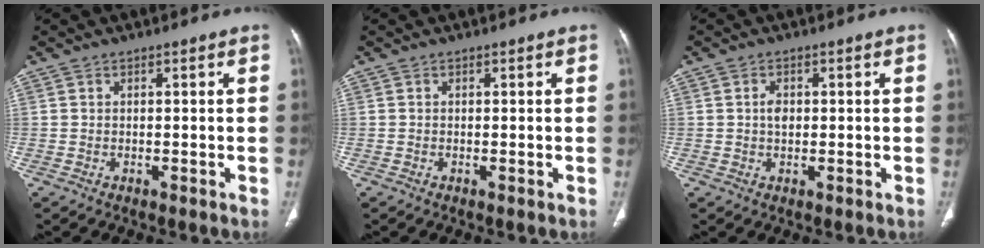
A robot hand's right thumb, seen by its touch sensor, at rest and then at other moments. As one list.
[{"total": 0.0}, {"total": 2.1, "force": [0.2, 1.4, 1.5], "torque": [-0.023, 0.002, 0.003]}]